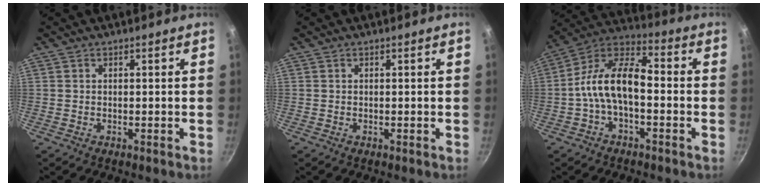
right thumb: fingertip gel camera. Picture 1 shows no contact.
{"total": 0.0}
{"total": 12.2, "force": [-2.3, 6.4, 10.1], "torque": [-0.174, 0.049, -0.060]}